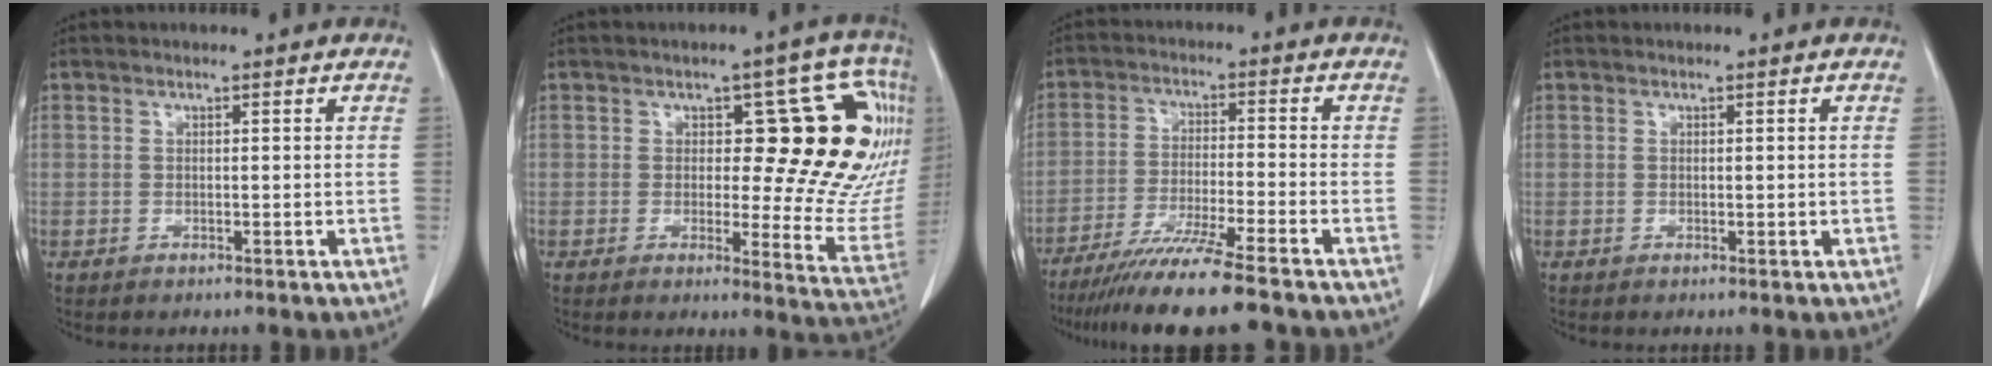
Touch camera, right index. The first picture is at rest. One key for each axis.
{"total": 19.4, "fx": 4.5, "fy": 7.8, "fz": 17.2, "tx": -0.171, "ty": 0.021, "tz": 0.062}
{"total": 12.1, "fx": -9.9, "fy": -1.1, "fz": 6.9, "tx": -0.106, "ty": -0.038, "tz": -0.162}
{"total": 0.6, "fx": 0.0, "fy": 0.4, "fz": 0.4, "tx": -0.005, "ty": 0.000, "tz": 0.002}